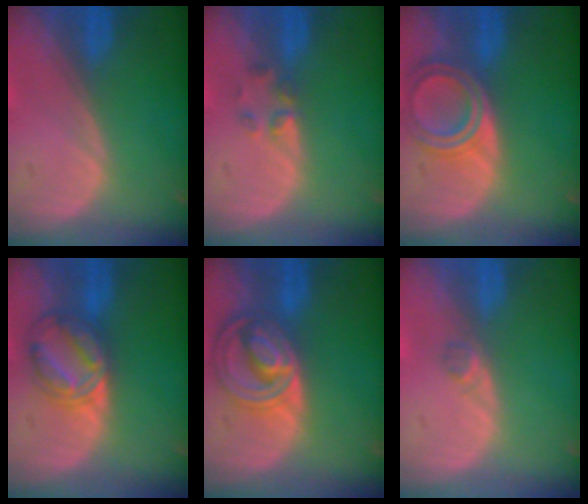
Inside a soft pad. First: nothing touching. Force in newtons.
{"total": 2.0, "press": 1.9, "slide": 0.8}
{"total": 6.6, "press": 5.9, "slide": 2.9}
{"total": 6.6, "press": 6.6, "slide": 0.4}
{"total": 8.5, "press": 7.3, "slide": 4.3}
{"total": 1.3, "press": 1.1, "slide": 0.7}